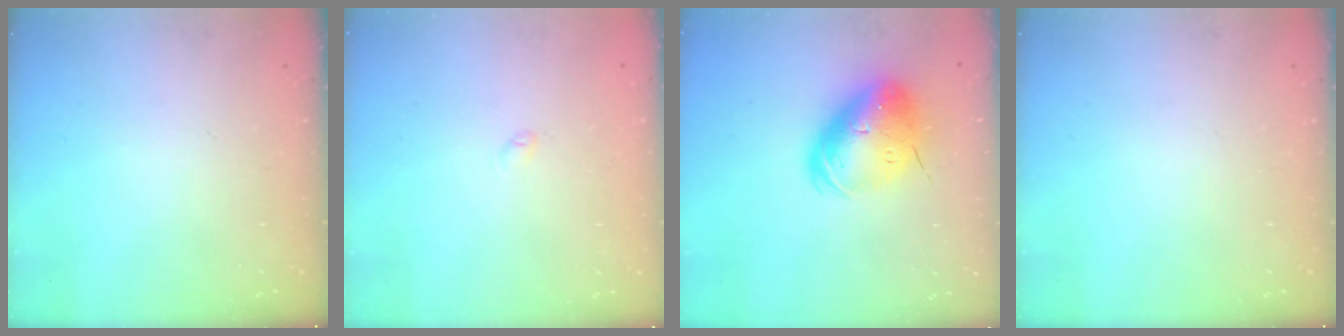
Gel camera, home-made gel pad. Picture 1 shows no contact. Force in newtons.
{"total": 2.3, "press": 2.3, "slide": 0.3}
{"total": 16.0, "press": 15.7, "slide": 2.9}
{"total": 0.0}